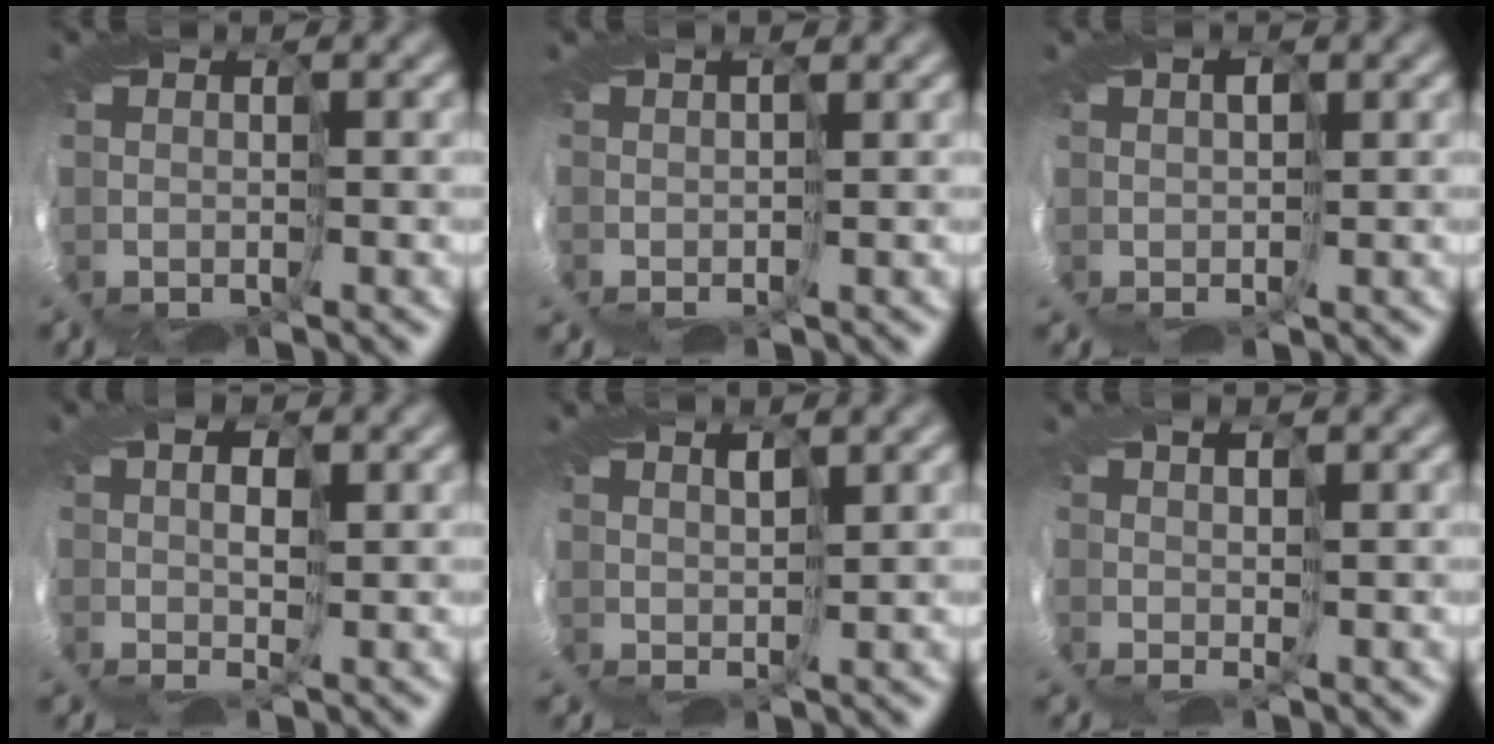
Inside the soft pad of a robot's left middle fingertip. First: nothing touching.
{"total": 1.4, "force": [0.9, -1.0, -0.3], "torque": [0.008, 0.011, 0.004]}
{"total": 1.2, "force": [0.7, -0.6, -0.7], "torque": [0.025, 0.016, 0.004]}
{"total": 1.3, "force": [0.5, -1.2, 0.2], "torque": [0.009, 0.013, -0.006]}
{"total": 2.9, "force": [1.2, -2.2, -1.4], "torque": [0.031, 0.009, 0.002]}
{"total": 2.3, "force": [0.5, -2.2, -0.5], "torque": [0.024, 0.007, -0.011]}